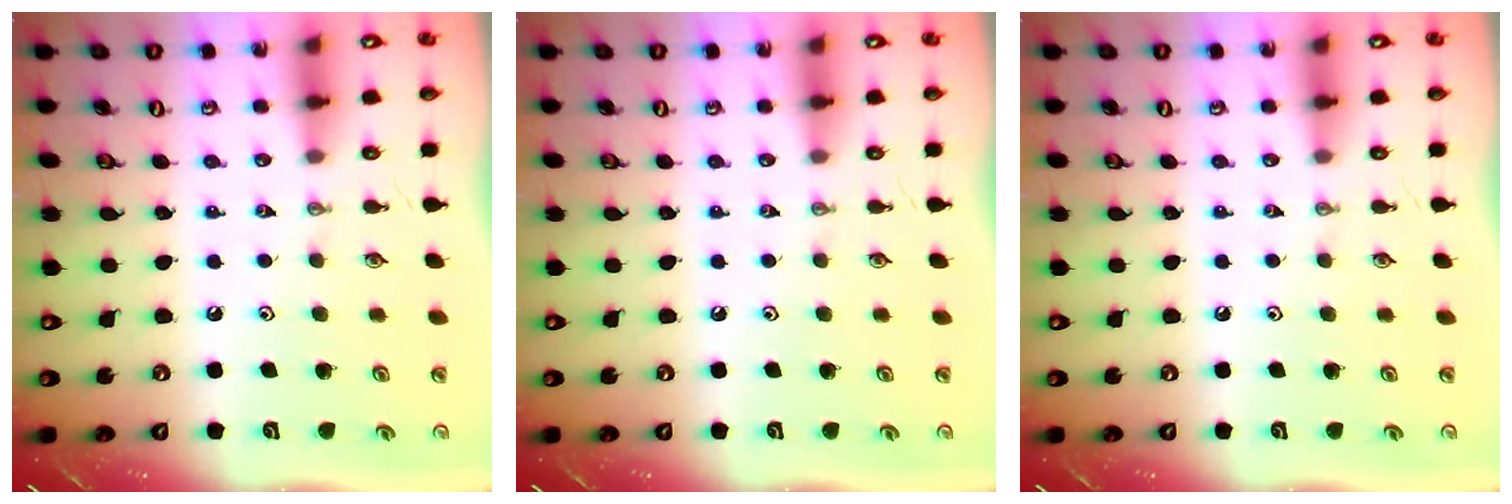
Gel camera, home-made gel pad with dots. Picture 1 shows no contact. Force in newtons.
{"total": 0.0}
{"total": 0.0}